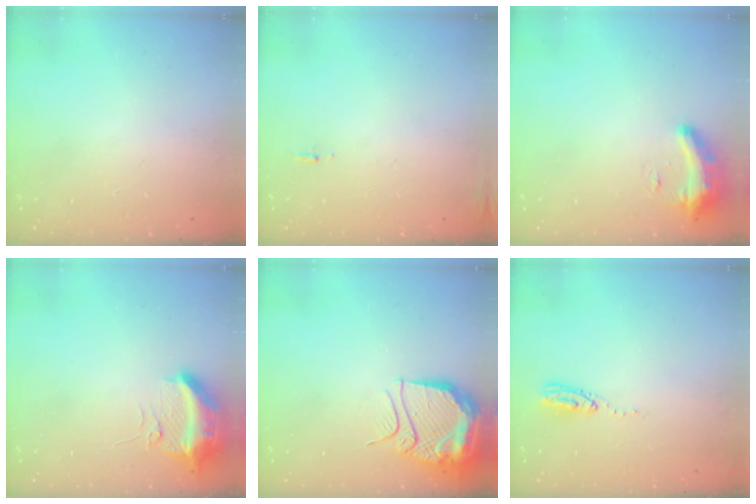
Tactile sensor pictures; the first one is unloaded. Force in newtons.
{"total": 5.6, "press": 5.3, "slide": 1.8}
{"total": 8.8, "press": 8.7, "slide": 0.8}
{"total": 12.3, "press": 10.8, "slide": 5.9}
{"total": 14.2, "press": 14.2, "slide": 1.4}
{"total": 5.0, "press": 5.0, "slide": 0.5}